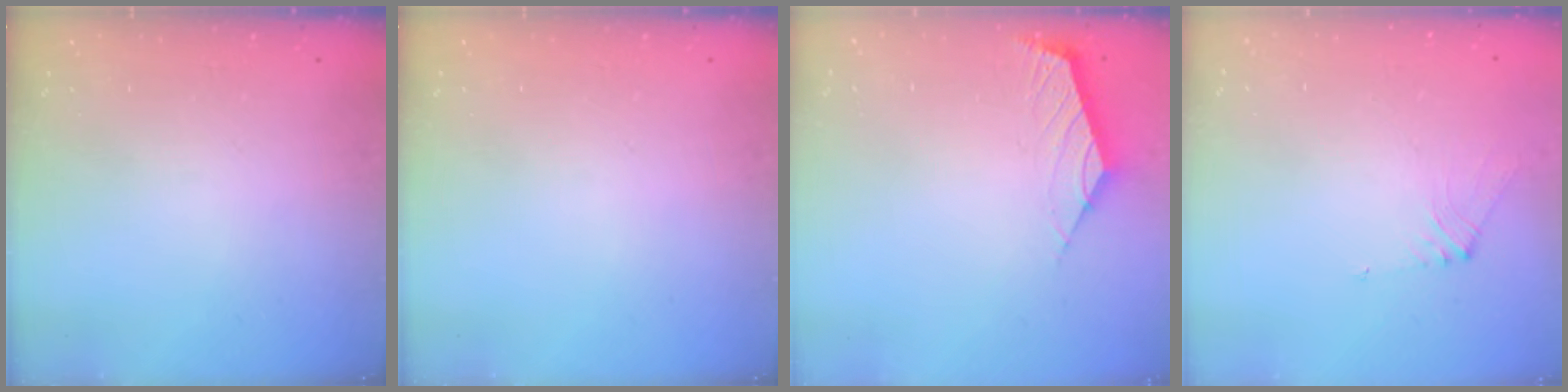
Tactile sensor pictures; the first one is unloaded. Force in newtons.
{"total": 0.0}
{"total": 2.6, "press": 2.5, "slide": 0.6}
{"total": 2.2, "press": 2.1, "slide": 0.6}